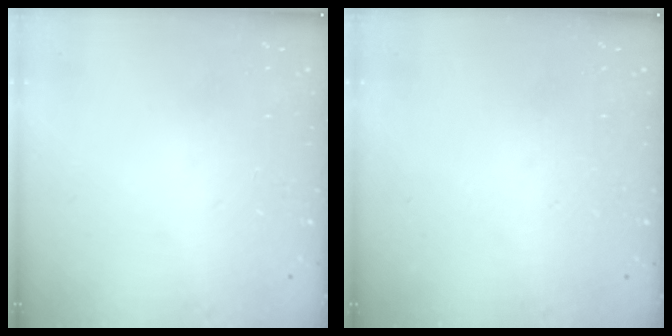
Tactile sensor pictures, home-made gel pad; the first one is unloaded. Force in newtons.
{"total": 0.0}